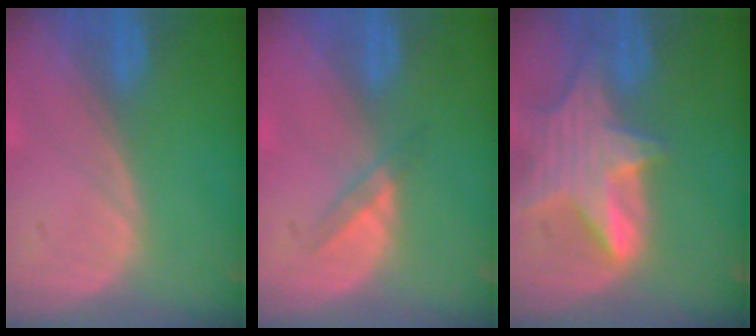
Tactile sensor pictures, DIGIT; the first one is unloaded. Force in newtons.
{"total": 2.3, "press": 2.0, "slide": 1.0}
{"total": 8.3, "press": 7.4, "slide": 3.8}